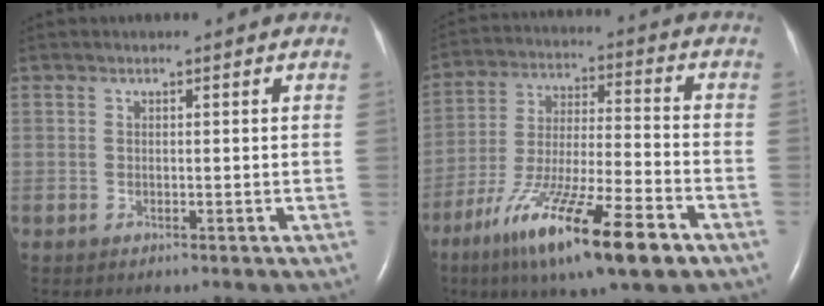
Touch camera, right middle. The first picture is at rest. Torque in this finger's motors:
{"motor_torque": [1.42, -0.72, 0.71, 0.21]}